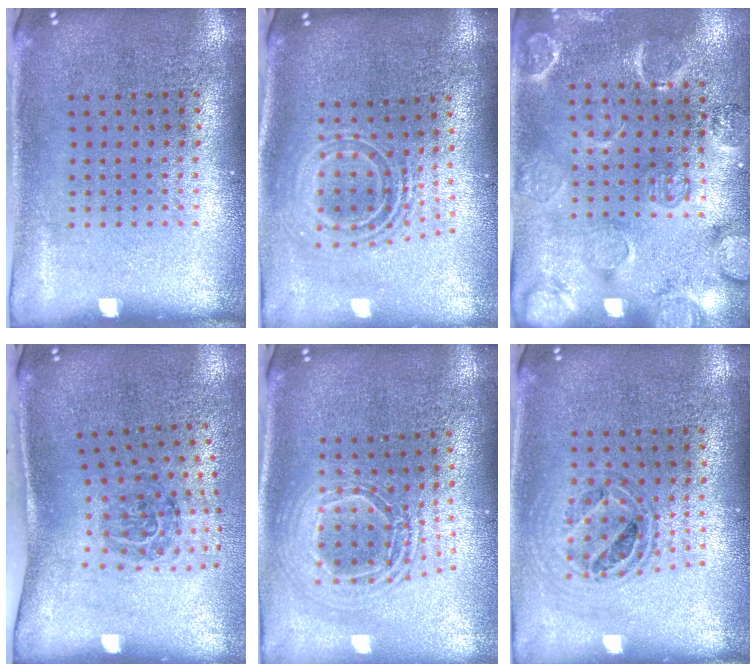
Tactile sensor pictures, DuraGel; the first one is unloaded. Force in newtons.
{"total": 2.1, "press": 1.6, "slide": 1.4}
{"total": 2.5, "press": 2.2, "slide": 1.2}
{"total": 1.7, "press": 1.1, "slide": 1.4}
{"total": 2.1, "press": 1.7, "slide": 1.3}
{"total": 0.8, "press": 0.7, "slide": 0.3}